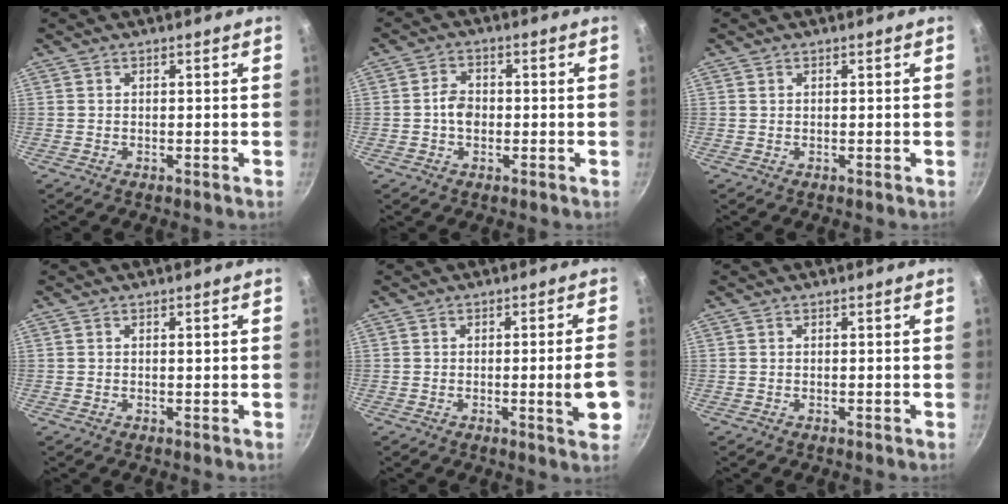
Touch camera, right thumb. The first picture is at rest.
{"total": 4.1, "force": [-0.6, 3.1, 2.6], "torque": [-0.031, 0.013, -0.013]}
{"total": 0.0}
{"total": 0.7, "force": [0.1, 0.2, 0.6], "torque": [-0.007, 0.002, 0.002]}
{"total": 6.8, "force": [-1.4, 0.6, 6.6], "torque": [-0.086, 0.002, -0.017]}
{"total": 0.0}